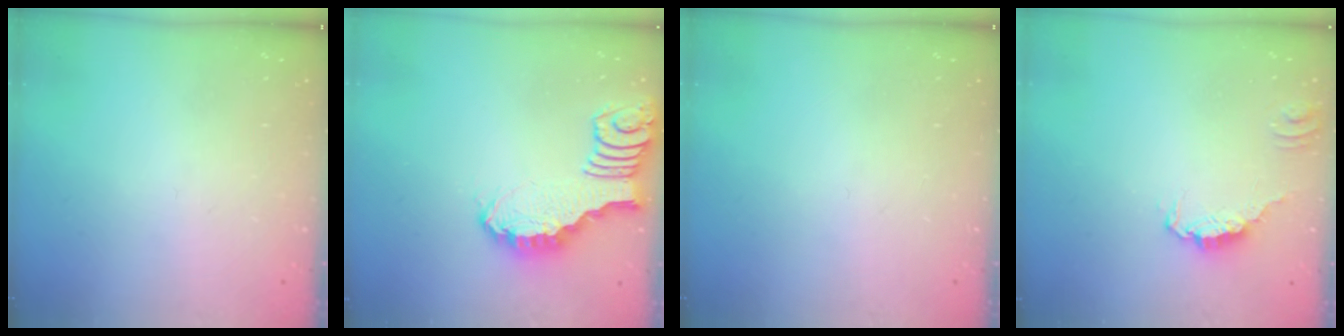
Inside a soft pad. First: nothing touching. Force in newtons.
{"total": 2.4, "press": 2.4, "slide": 0.2}
{"total": 0.0}
{"total": 0.5, "press": 0.5, "slide": 0.2}